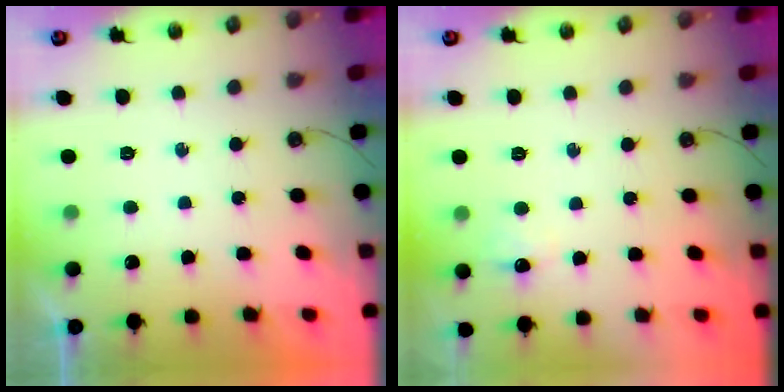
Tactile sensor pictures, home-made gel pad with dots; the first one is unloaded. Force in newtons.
{"total": 13.7, "press": 6.1, "slide": 12.2}